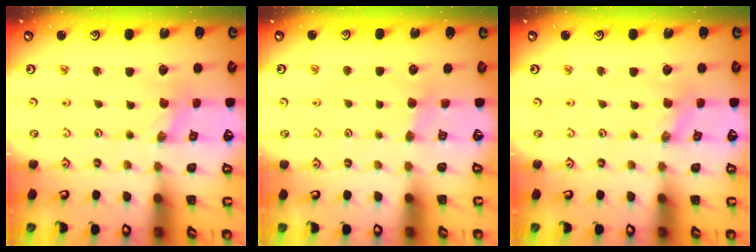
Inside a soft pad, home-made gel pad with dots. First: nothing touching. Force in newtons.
{"total": 2.3, "press": 2.2, "slide": 0.4}
{"total": 0.9, "press": 0.8, "slide": 0.2}